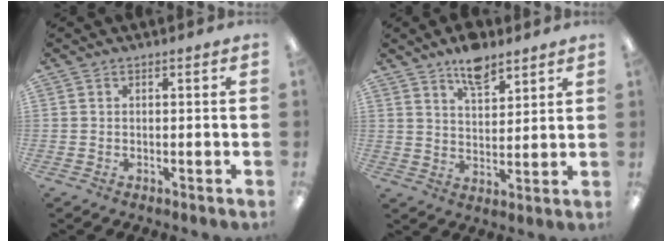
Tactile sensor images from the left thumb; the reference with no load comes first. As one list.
[{"total": 4.6, "force": [3.5, 2.0, 2.4], "torque": [-0.029, -0.017, 0.058]}]